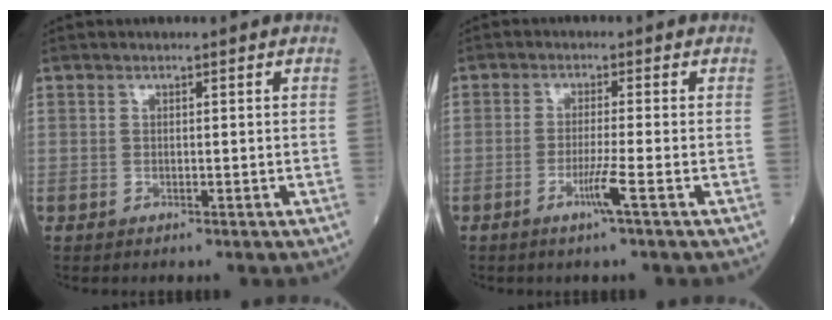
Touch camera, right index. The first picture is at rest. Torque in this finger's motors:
{"motor_torque": [0.52, -0.25, 0.30, 0.09]}